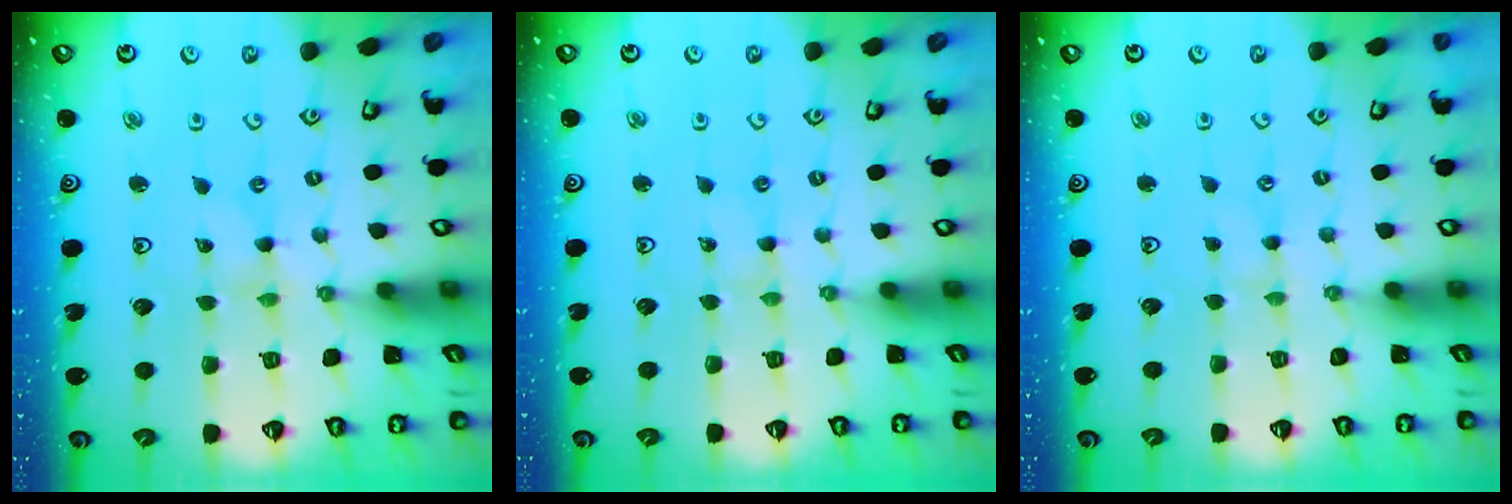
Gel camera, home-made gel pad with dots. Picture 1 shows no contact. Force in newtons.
{"total": 1.3, "press": 1.3, "slide": 0.2}
{"total": 0.0}